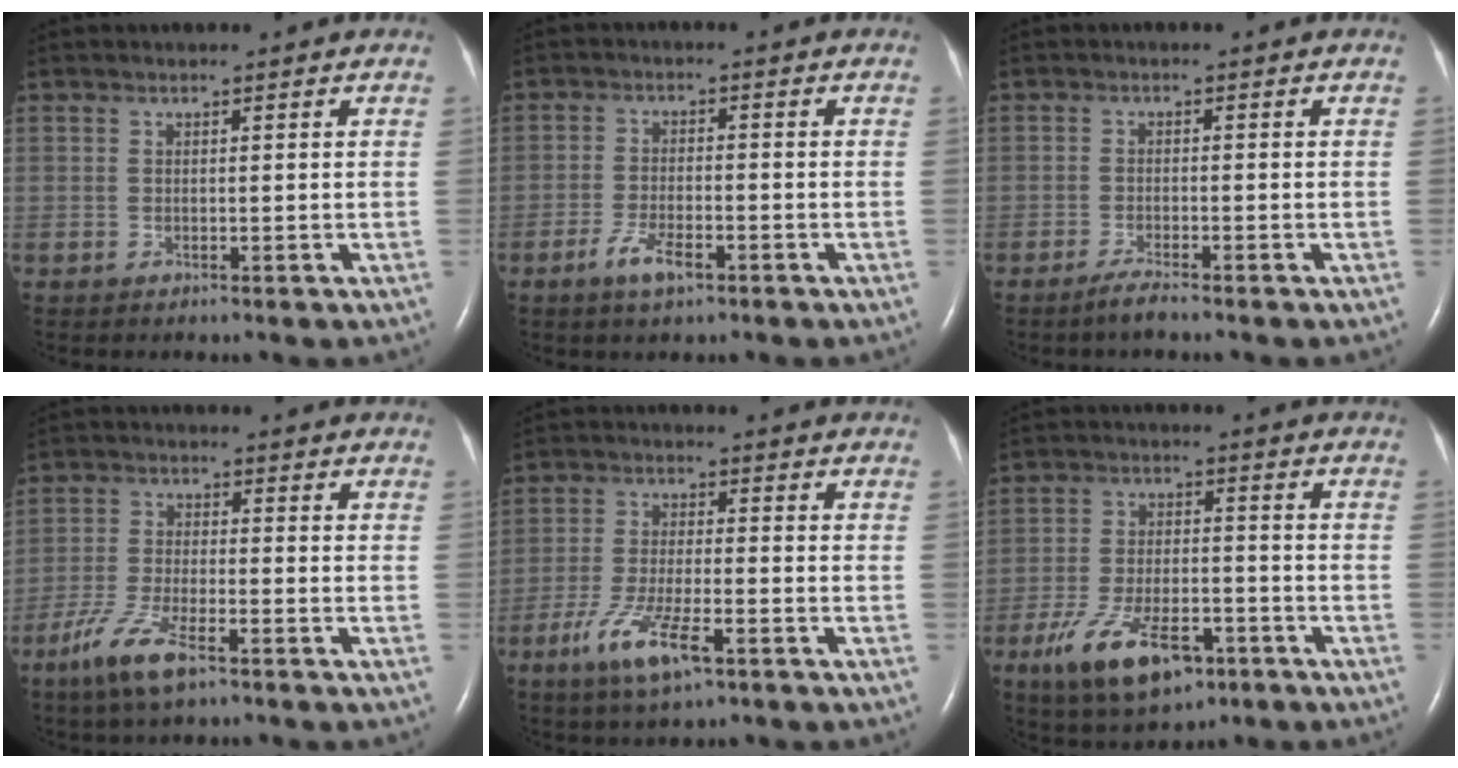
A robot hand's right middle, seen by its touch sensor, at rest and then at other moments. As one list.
[{"total": 4.5, "force": [-2.7, 1.2, 3.4], "torque": [-0.072, -0.002, -0.047]}, {"total": 2.0, "force": [-1.8, -0.1, 1.0], "torque": [-0.033, -0.006, -0.034]}, {"total": 7.7, "force": [-4.9, 1.5, 5.7], "torque": [-0.128, -0.013, -0.094]}, {"total": 7.2, "force": [-4.1, 1.1, 5.8], "torque": [-0.123, -0.011, -0.073]}, {"total": 12.2, "force": [-6.8, 5.1, 8.8], "torque": [-0.170, -0.004, -0.110]}]